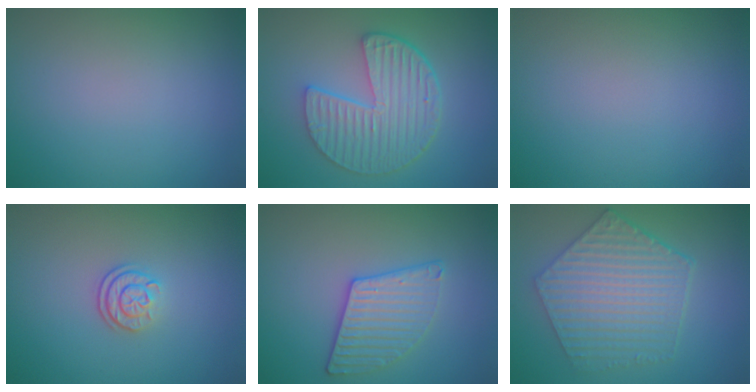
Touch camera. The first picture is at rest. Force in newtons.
{"total": 6.3, "press": 4.6, "slide": 4.4}
{"total": 0.0}
{"total": 2.3, "press": 1.7, "slide": 1.5}
{"total": 3.2, "press": 3.2, "slide": 0.6}
{"total": 6.5, "press": 5.0, "slide": 4.1}